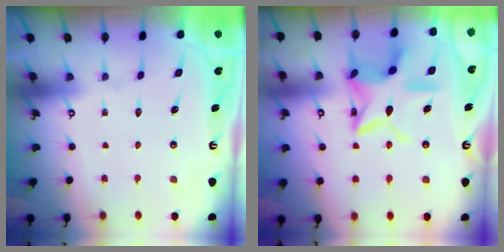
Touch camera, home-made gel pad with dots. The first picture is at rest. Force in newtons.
{"total": 16.8, "press": 16.7, "slide": 1.6}